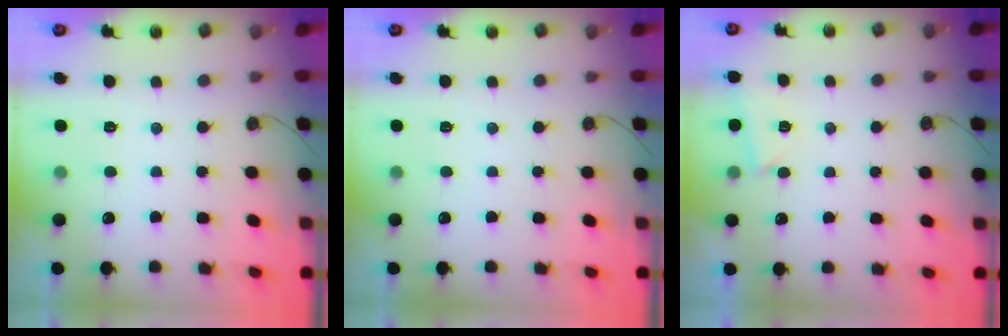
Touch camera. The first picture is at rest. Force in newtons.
{"total": 0.0}
{"total": 2.6, "press": 2.5, "slide": 0.3}